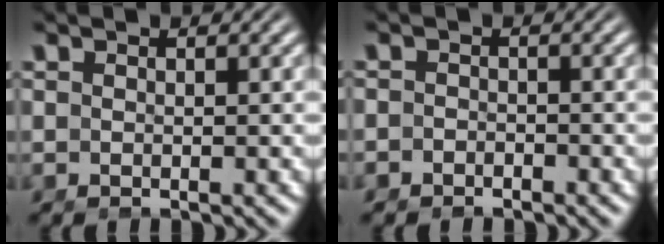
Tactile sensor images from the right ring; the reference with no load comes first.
{"total": 1.9, "force": [-1.7, 0.8, -0.3], "torque": [-0.003, -0.017, -0.023]}